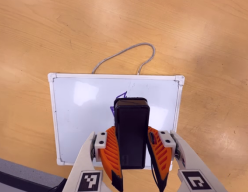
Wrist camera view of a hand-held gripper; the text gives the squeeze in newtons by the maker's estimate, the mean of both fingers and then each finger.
{"total": 7.9, "left": 6.7, "right": 9.2}